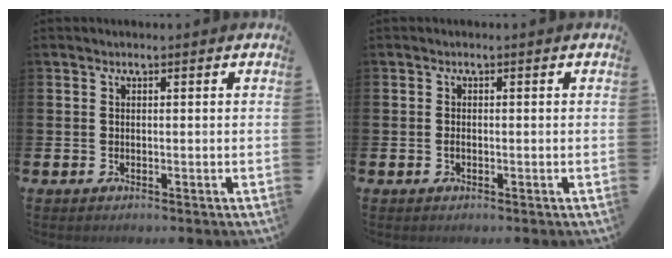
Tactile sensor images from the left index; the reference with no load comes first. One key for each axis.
{"total": 0.6, "fx": -0.2, "fy": 0.4, "fz": 0.5, "tx": -0.011, "ty": 0.001, "tz": -0.005}